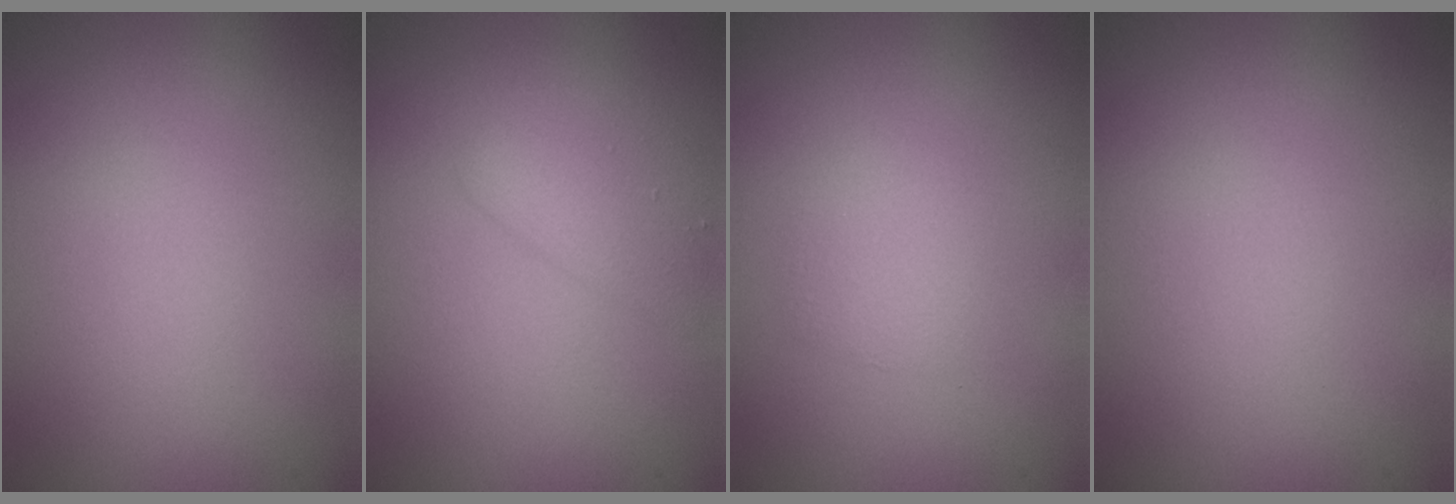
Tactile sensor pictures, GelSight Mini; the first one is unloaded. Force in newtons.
{"total": 2.2, "press": 2.2, "slide": 0.1}
{"total": 1.4, "press": 1.4, "slide": 0.1}
{"total": 0.0}